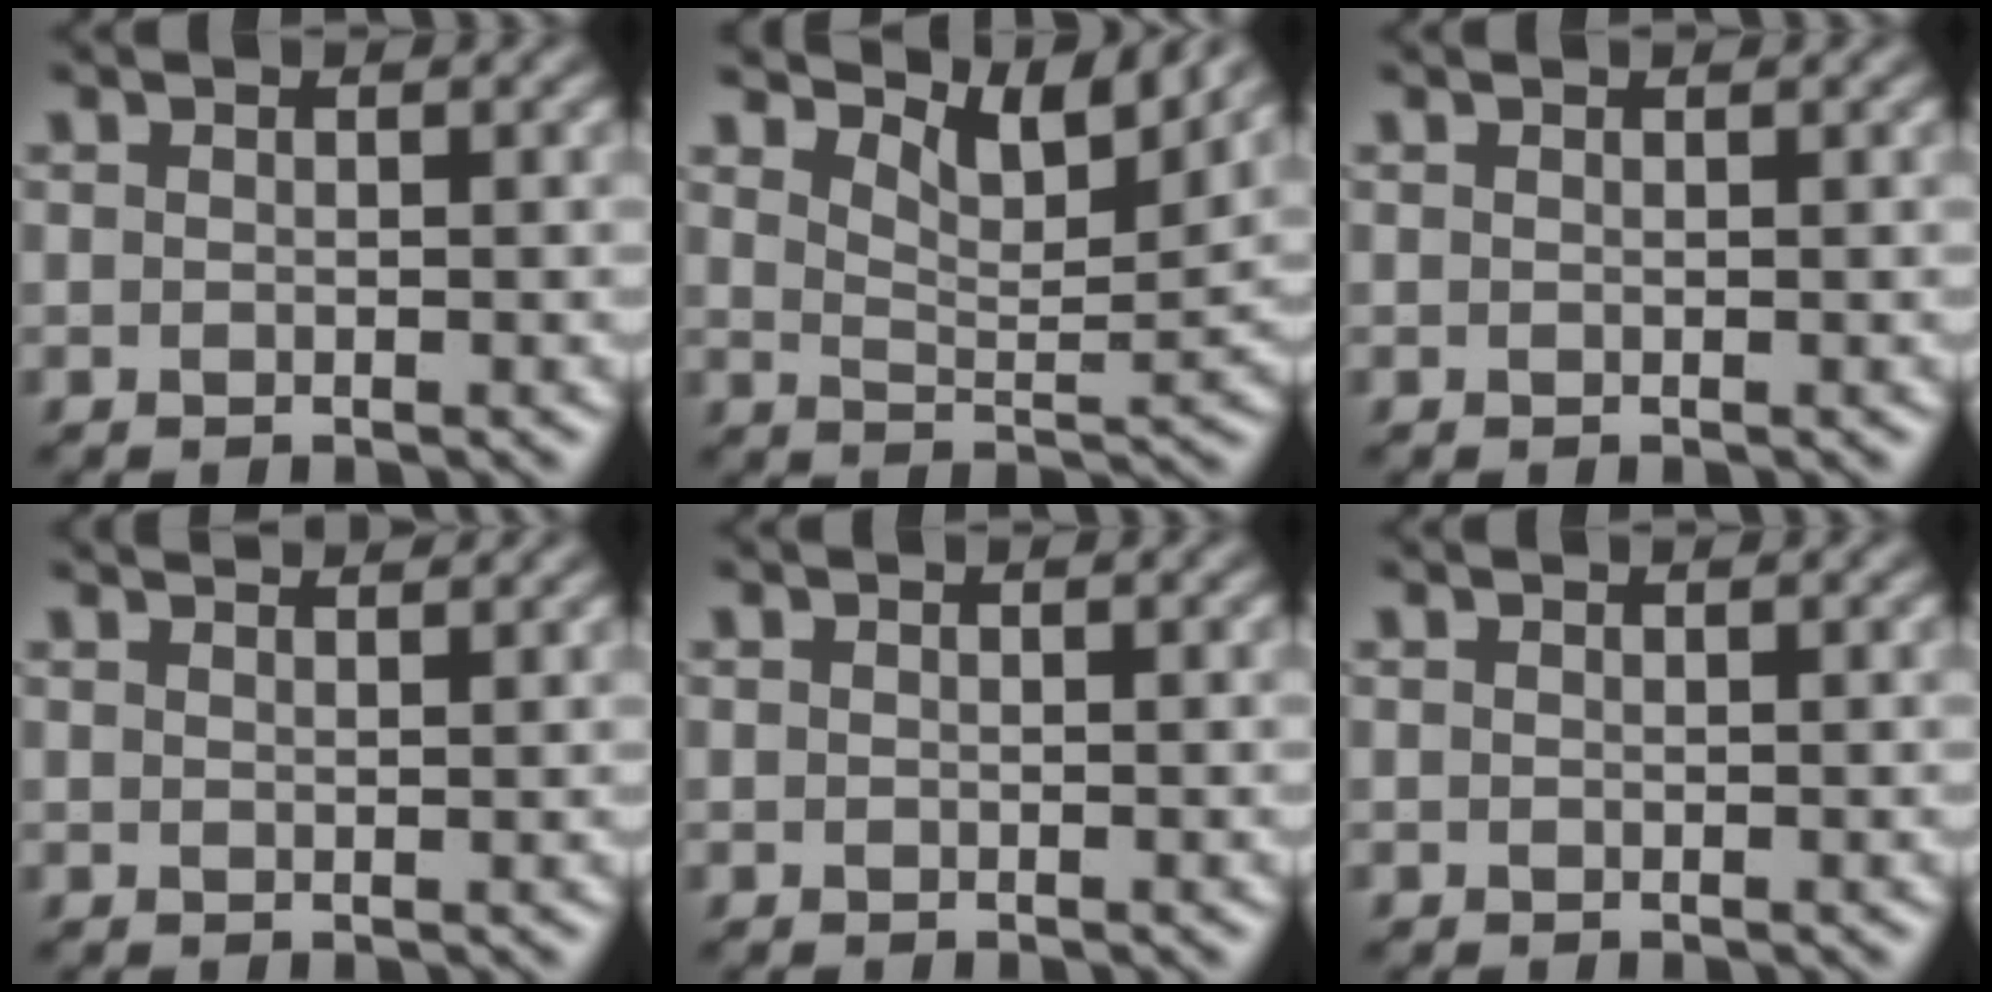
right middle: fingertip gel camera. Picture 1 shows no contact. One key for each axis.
{"total": 6.1, "fx": 4.9, "fy": 1.5, "fz": 3.3, "tx": -0.061, "ty": -0.001, "tz": 0.076}
{"total": 0.5, "fx": 0.5, "fy": 0.0, "fz": 0.1, "tx": -0.002, "ty": 0.001, "tz": 0.006}
{"total": 2.5, "fx": 2.3, "fy": 0.5, "fz": 0.9, "tx": -0.003, "ty": 0.003, "tz": 0.016}
{"total": 0.0}
{"total": 0.0}